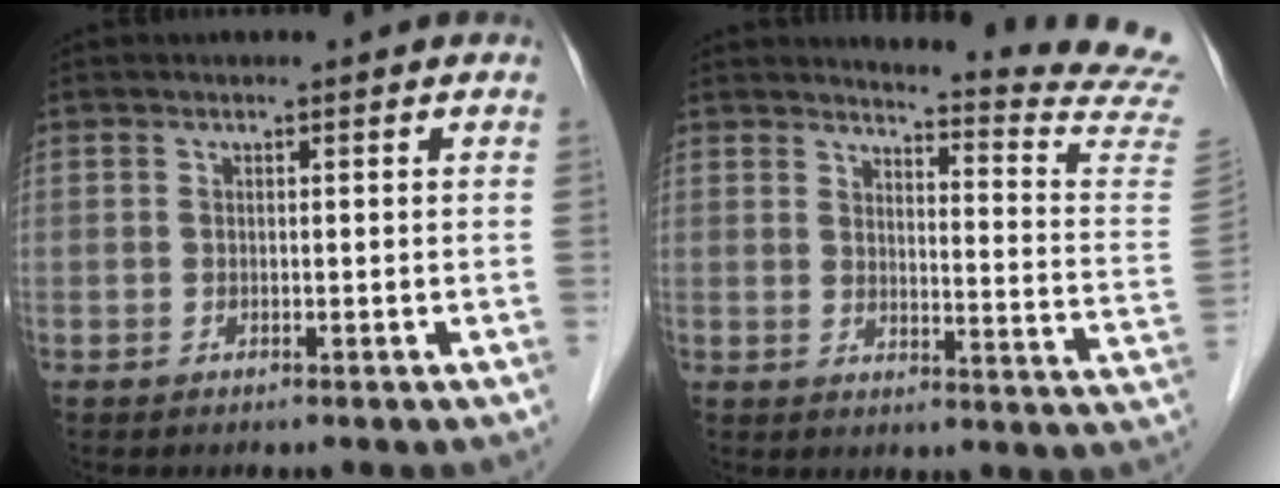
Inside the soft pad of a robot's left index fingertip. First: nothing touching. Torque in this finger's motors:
{"motor_torque": [0.28, -0.45, 0.12, 0.03]}